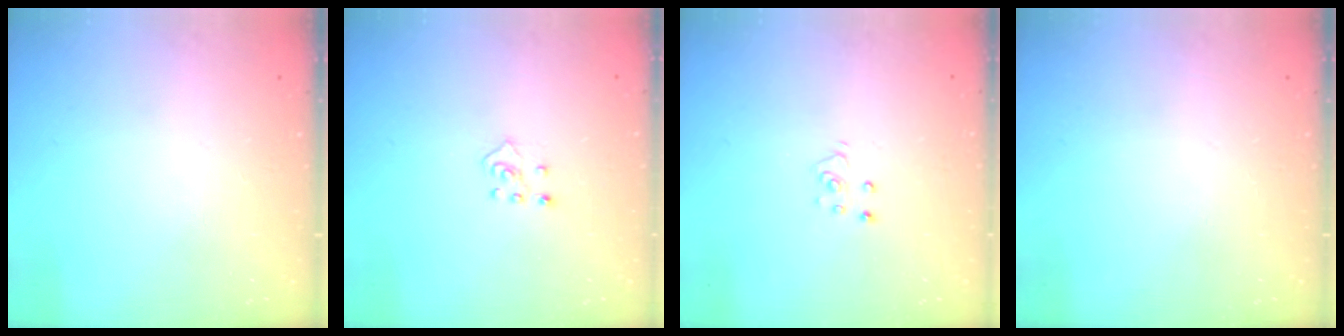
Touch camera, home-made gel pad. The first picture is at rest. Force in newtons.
{"total": 2.3, "press": 2.3, "slide": 0.5}
{"total": 3.6, "press": 3.6, "slide": 0.2}
{"total": 0.0}